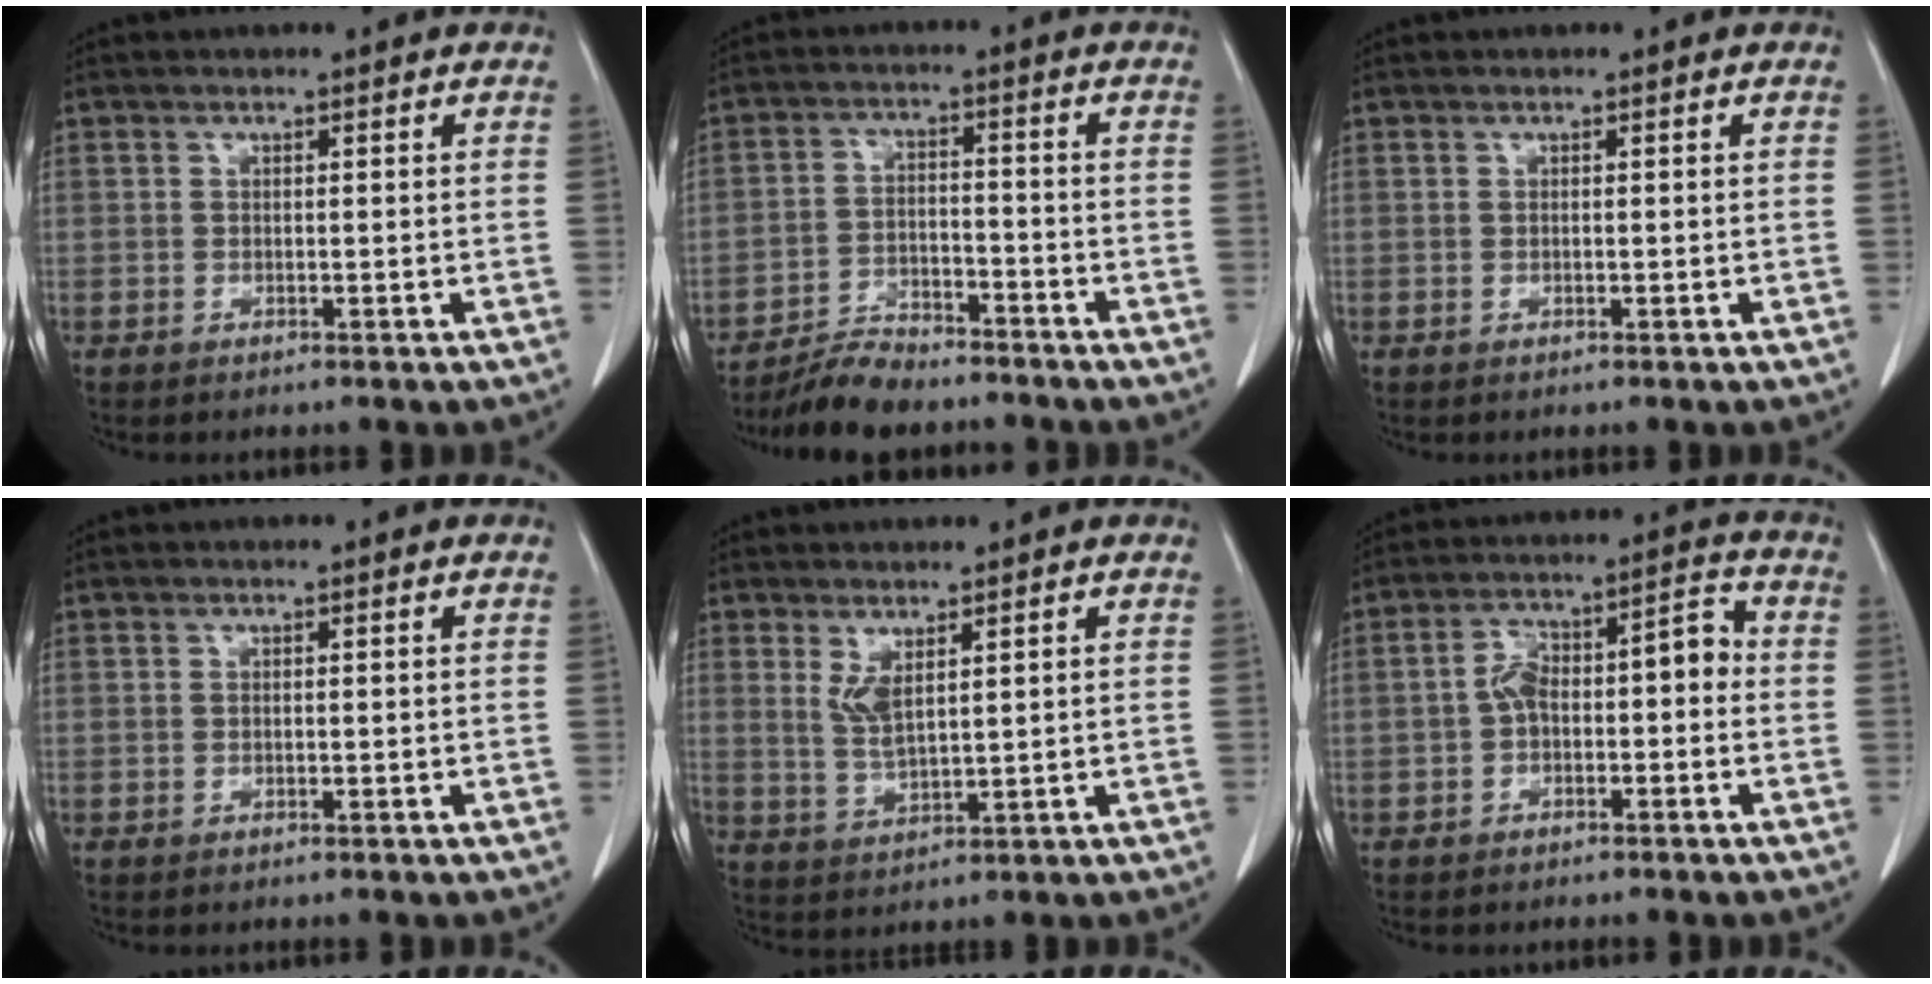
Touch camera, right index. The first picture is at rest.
{"total": 8.9, "force": [-8.0, 2.5, 3.0], "torque": [-0.053, -0.006, -0.141]}
{"total": 0.0}
{"total": 0.0}
{"total": 4.0, "force": [1.8, 1.3, 3.3], "torque": [-0.073, -0.004, 0.046]}
{"total": 8.5, "force": [-1.0, 4.0, 7.5], "torque": [-0.131, 0.052, -0.017]}